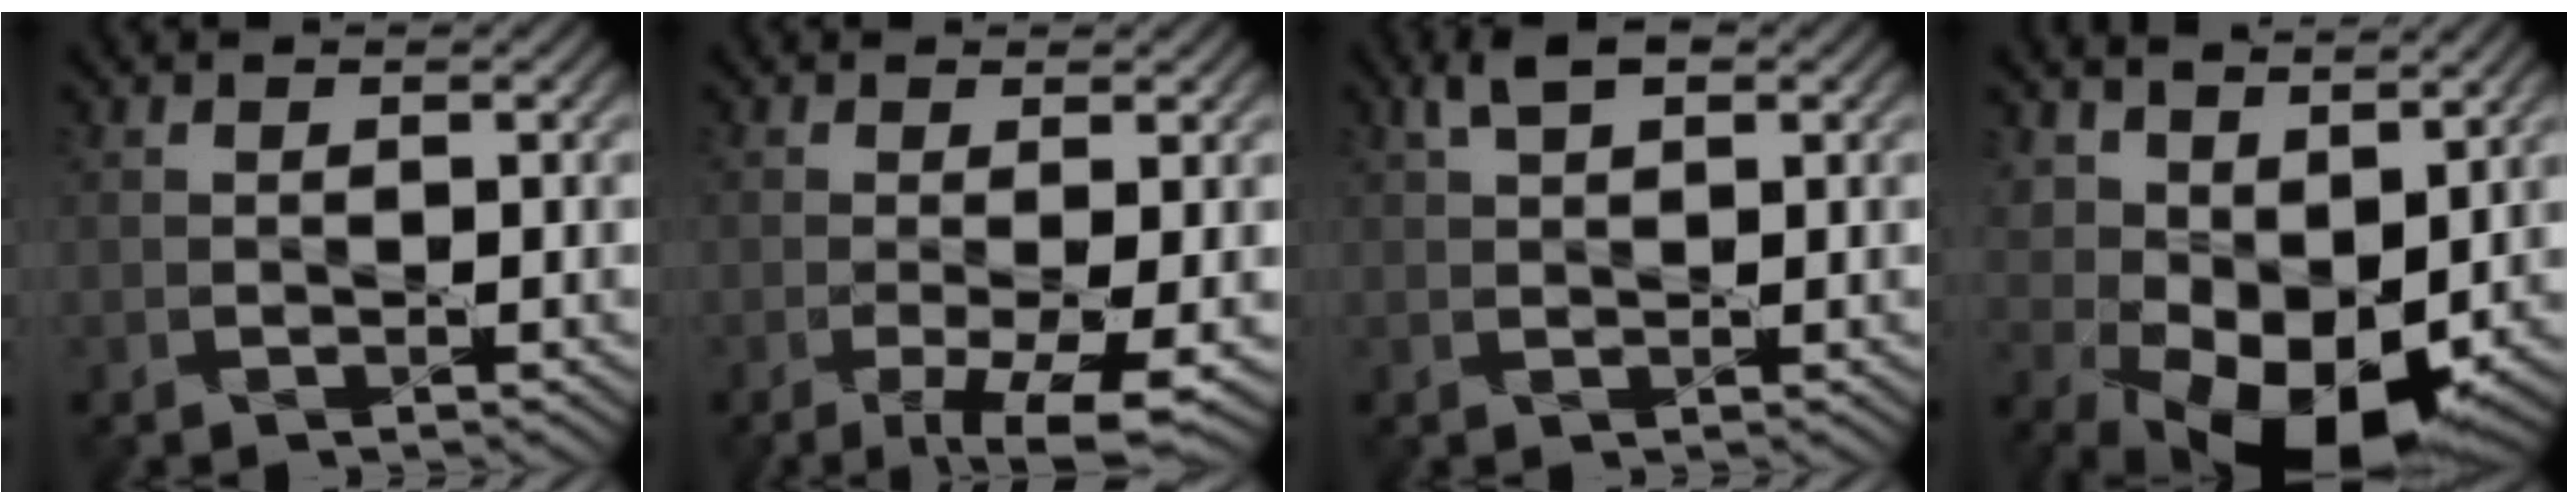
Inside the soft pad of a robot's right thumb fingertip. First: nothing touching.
{"total": 5.9, "force": [-2.1, 1.5, 5.3], "torque": [-0.101, -0.005, -0.031]}
{"total": 3.0, "force": [1.8, 1.2, 2.1], "torque": [-0.044, 0.010, 0.031]}
{"total": 11.0, "force": [2.9, 7.1, 7.8], "torque": [-0.150, -0.017, 0.064]}